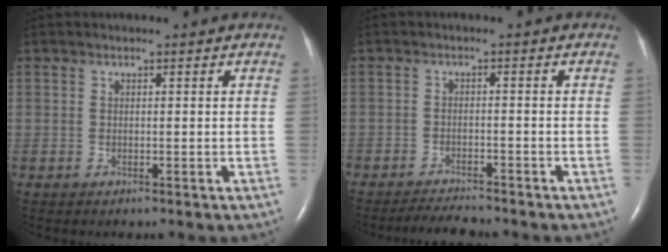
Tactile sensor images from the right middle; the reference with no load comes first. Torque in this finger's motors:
{"motor_torque": [0.46, -0.42, -0.04, 0.00]}